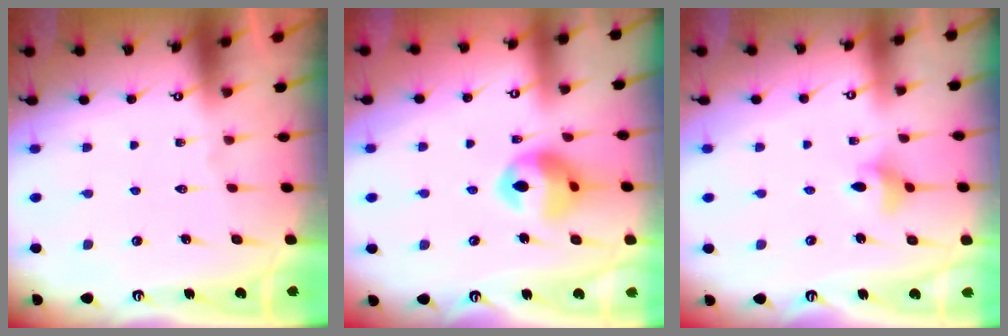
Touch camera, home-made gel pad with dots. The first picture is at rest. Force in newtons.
{"total": 12.9, "press": 12.8, "slide": 1.6}
{"total": 3.8, "press": 3.6, "slide": 1.1}